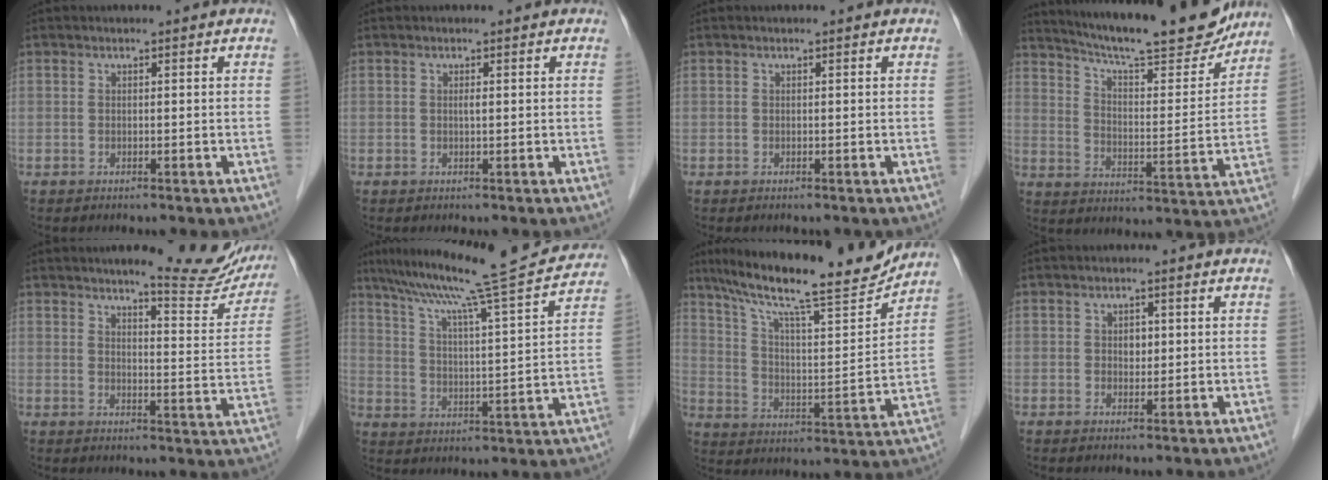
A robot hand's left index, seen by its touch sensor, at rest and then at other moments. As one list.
[{"total": 0.6, "force": [-0.2, 0.0, 0.5], "torque": [-0.012, -0.004, -0.005]}, {"total": 0.0}, {"total": 20.5, "force": [18.0, 2.7, 9.4], "torque": [-0.152, -0.018, 0.254]}, {"total": 13.2, "force": [11.9, 1.8, 5.6], "torque": [-0.056, -0.040, 0.129]}, {"total": 19.8, "force": [17.4, -0.5, 9.4], "torque": [-0.162, -0.008, 0.249]}, {"total": 20.4, "force": [17.1, 1.8, 10.9], "torque": [-0.190, -0.001, 0.265]}, {"total": 1.6, "force": [0.0, 1.2, 1.1], "torque": [-0.014, -0.004, -0.002]}]